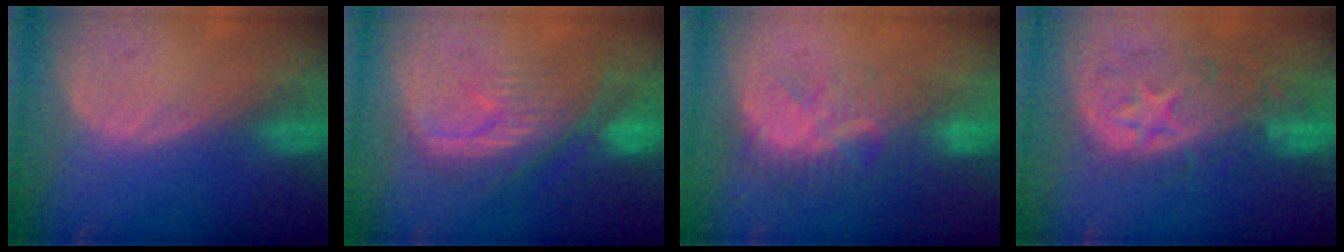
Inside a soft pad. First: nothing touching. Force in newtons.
{"total": 10.2, "press": 8.9, "slide": 5.0}
{"total": 8.6, "press": 7.6, "slide": 4.1}
{"total": 11.0, "press": 9.8, "slide": 5.1}